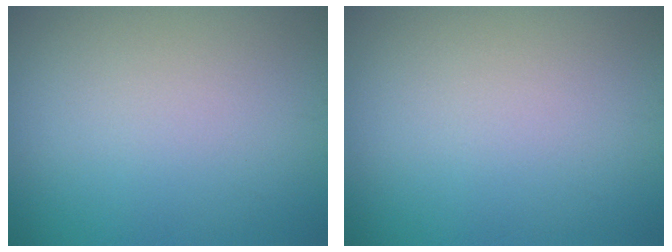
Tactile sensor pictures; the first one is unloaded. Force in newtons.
{"total": 0.0}